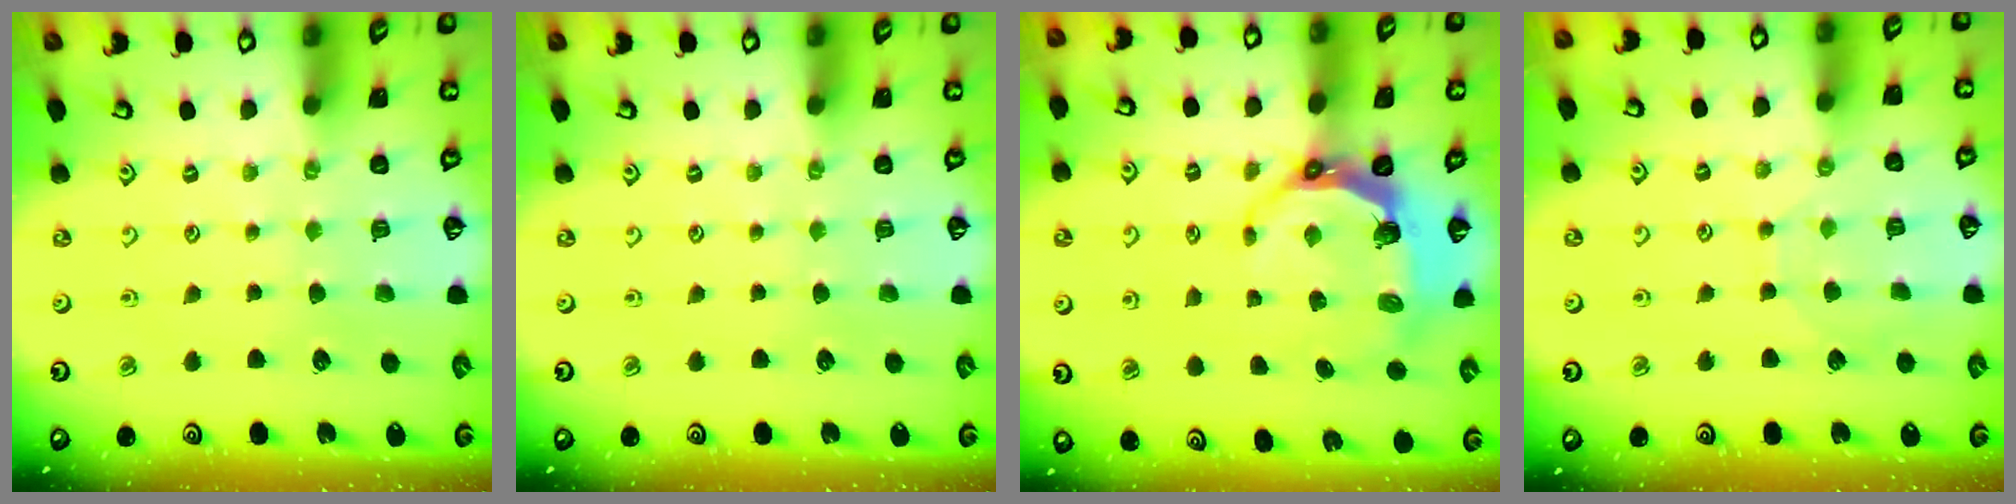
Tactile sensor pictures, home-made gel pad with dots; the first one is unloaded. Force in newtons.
{"total": 0.0}
{"total": 7.0, "press": 5.6, "slide": 4.2}
{"total": 3.1, "press": 3.1, "slide": 0.4}